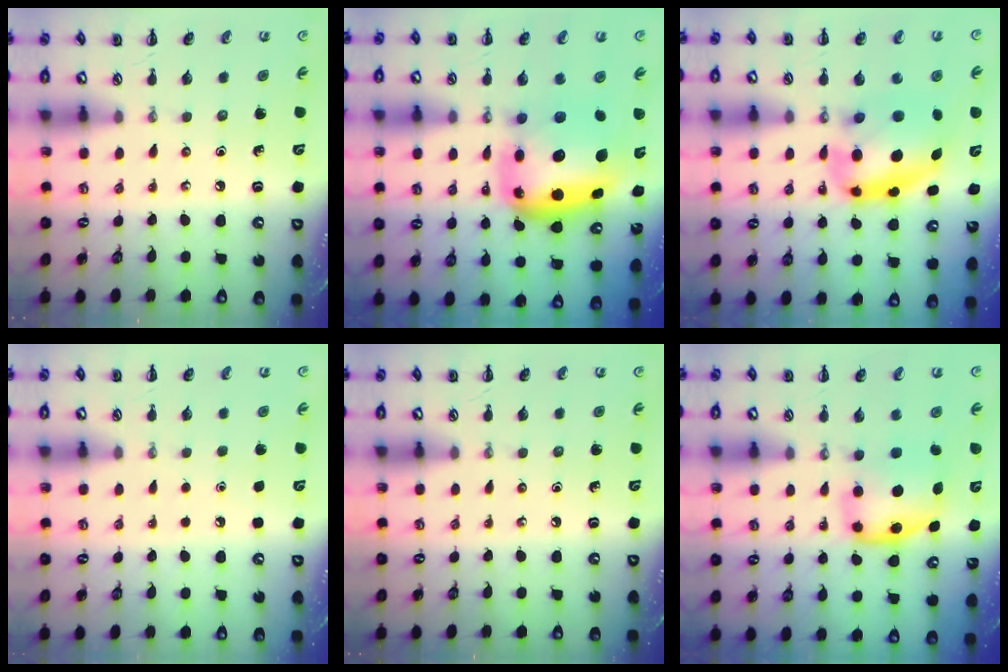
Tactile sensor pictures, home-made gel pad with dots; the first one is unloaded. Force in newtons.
{"total": 11.2, "press": 10.7, "slide": 3.2}
{"total": 10.2, "press": 9.9, "slide": 2.4}
{"total": 1.6, "press": 1.6, "slide": 0.1}
{"total": 0.0}
{"total": 6.1, "press": 6.1, "slide": 0.5}